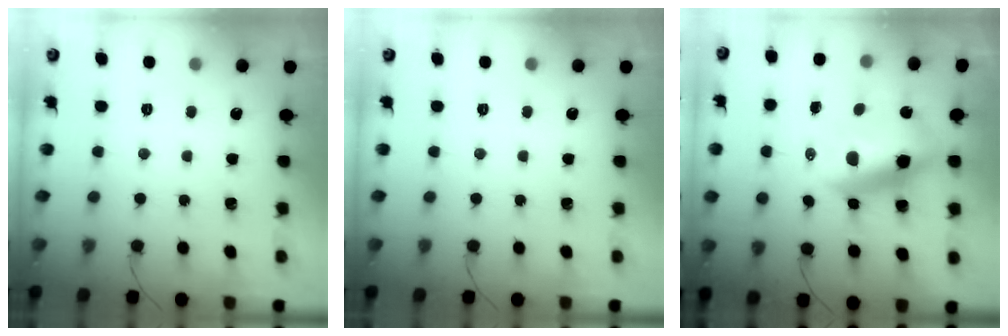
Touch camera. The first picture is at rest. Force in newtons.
{"total": 0.0}
{"total": 12.2, "press": 11.8, "slide": 3.0}